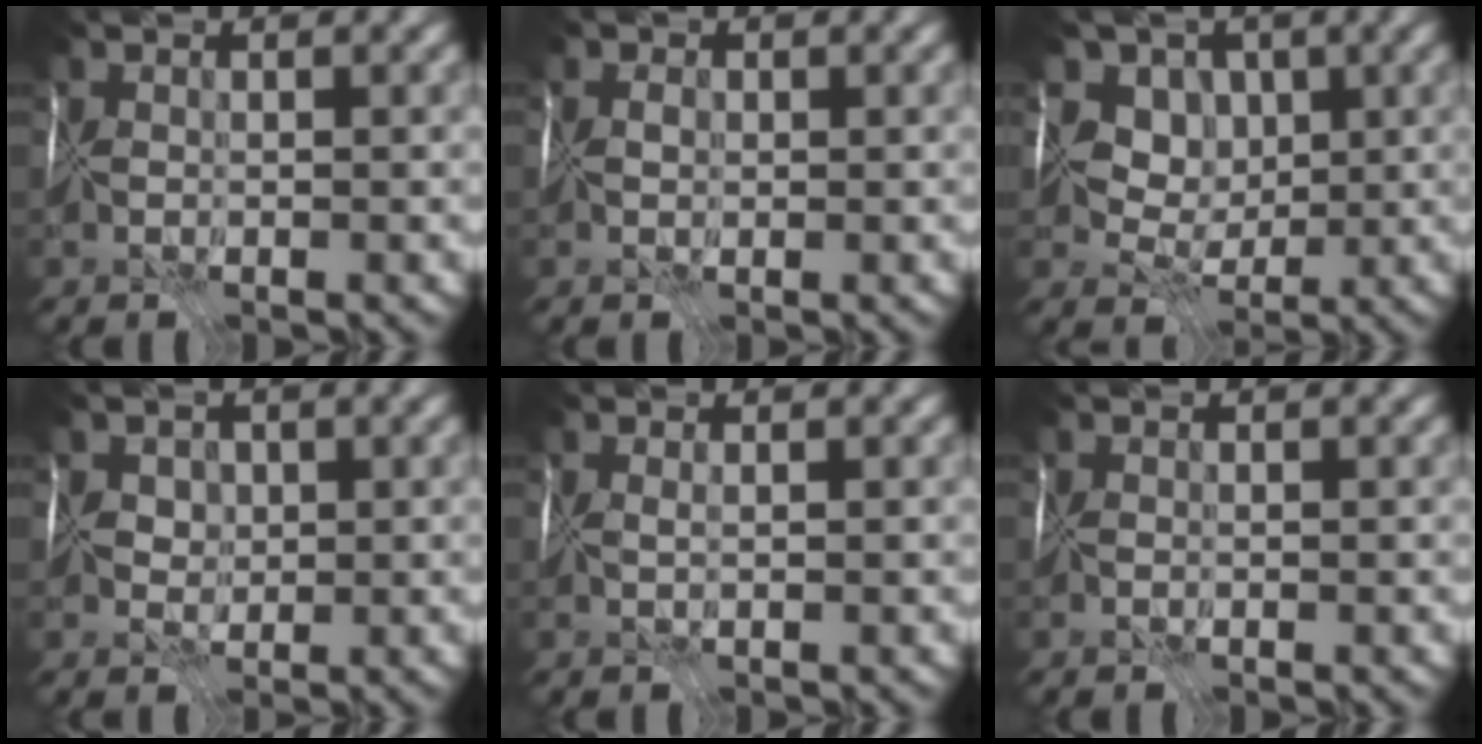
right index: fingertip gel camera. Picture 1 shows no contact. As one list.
[{"total": 2.4, "force": [0.5, 1.9, 1.3], "torque": [-0.014, 0.015, -0.004]}, {"total": 6.4, "force": [3.0, 5.1, 2.5], "torque": [-0.013, 0.005, 0.031]}, {"total": 2.5, "force": [1.5, 1.9, 0.9], "torque": [0.003, 0.016, 0.017]}, {"total": 0.8, "force": [0.3, -0.7, 0.1], "torque": [-0.001, 0.001, 0.013]}, {"total": 0.0}]